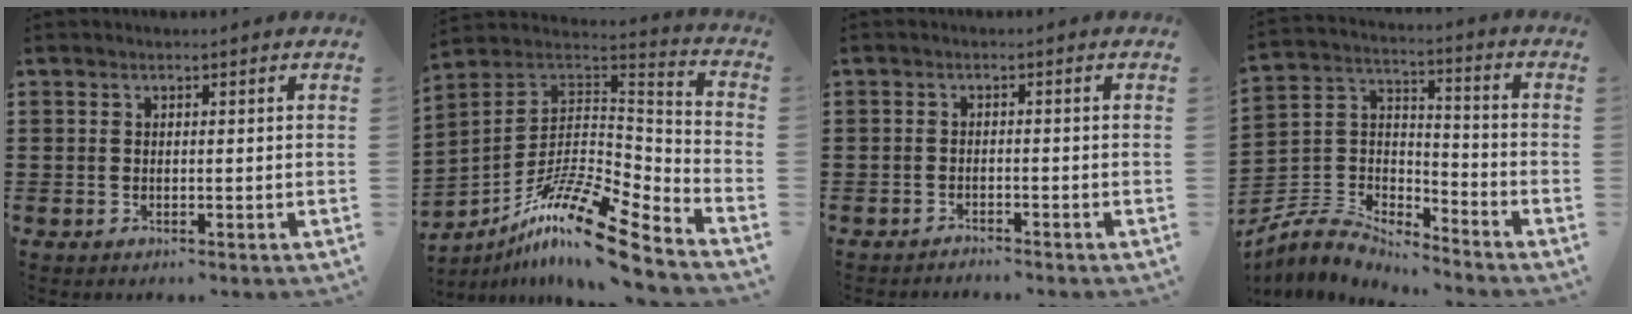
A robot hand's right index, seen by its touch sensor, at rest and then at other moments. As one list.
[{"total": 15.3, "force": [-10.7, 2.8, 10.5], "torque": [-0.204, 0.021, -0.203]}, {"total": 1.4, "force": [-1.4, 0.1, 0.0], "torque": [-0.004, 0.003, -0.031]}, {"total": 6.1, "force": [-5.6, 1.9, 1.3], "torque": [-0.056, -0.006, -0.121]}]